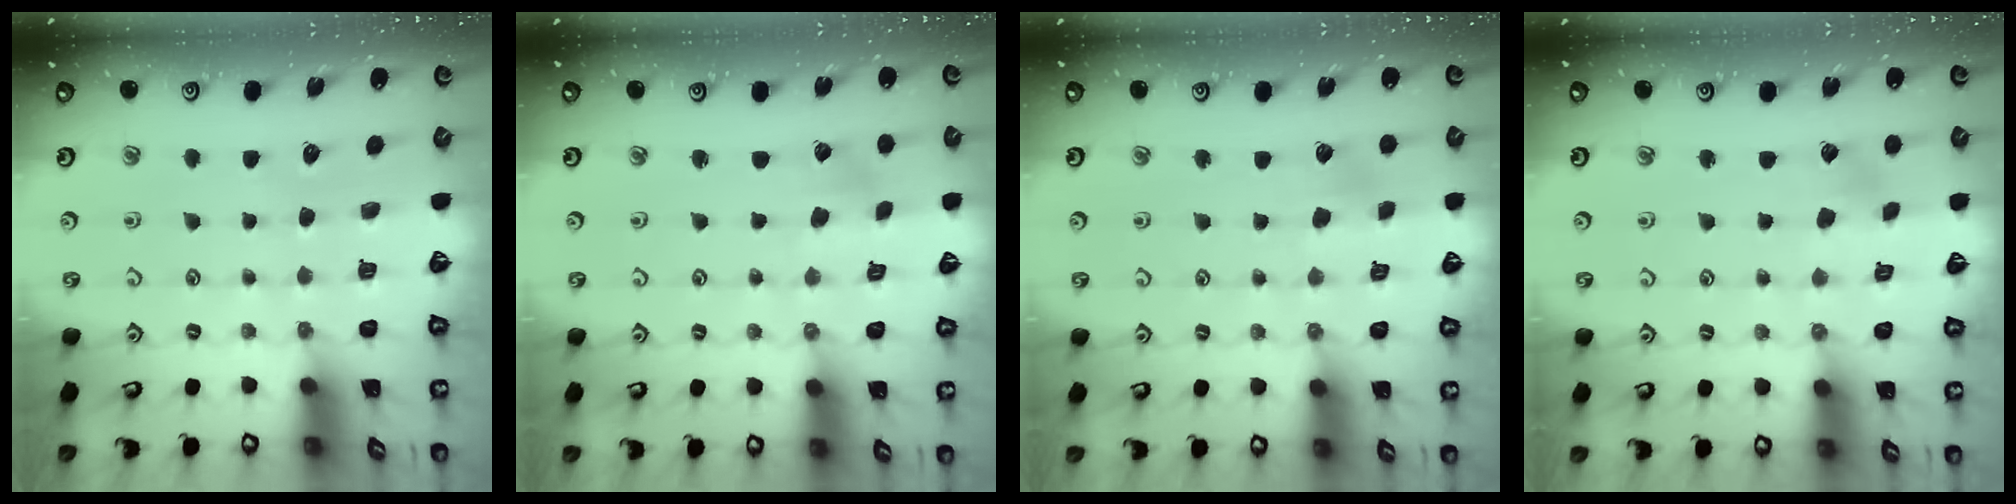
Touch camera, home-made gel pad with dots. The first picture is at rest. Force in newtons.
{"total": 0.0}
{"total": 2.6, "press": 2.6, "slide": 0.4}
{"total": 2.3, "press": 2.1, "slide": 0.7}